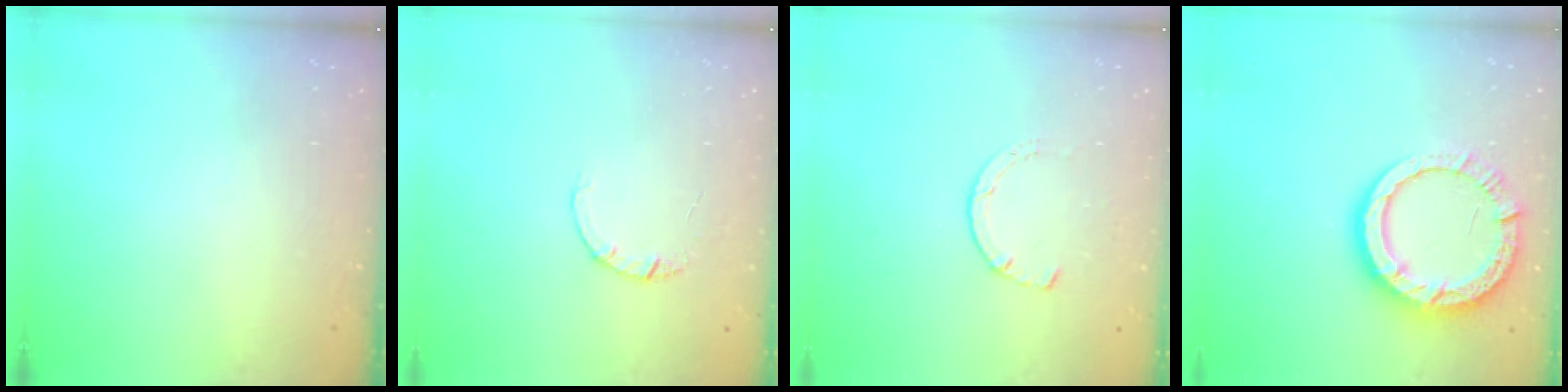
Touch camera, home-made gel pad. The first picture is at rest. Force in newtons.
{"total": 1.4, "press": 1.4, "slide": 0.2}
{"total": 1.5, "press": 1.5, "slide": 0.3}
{"total": 13.3, "press": 13.2, "slide": 1.6}